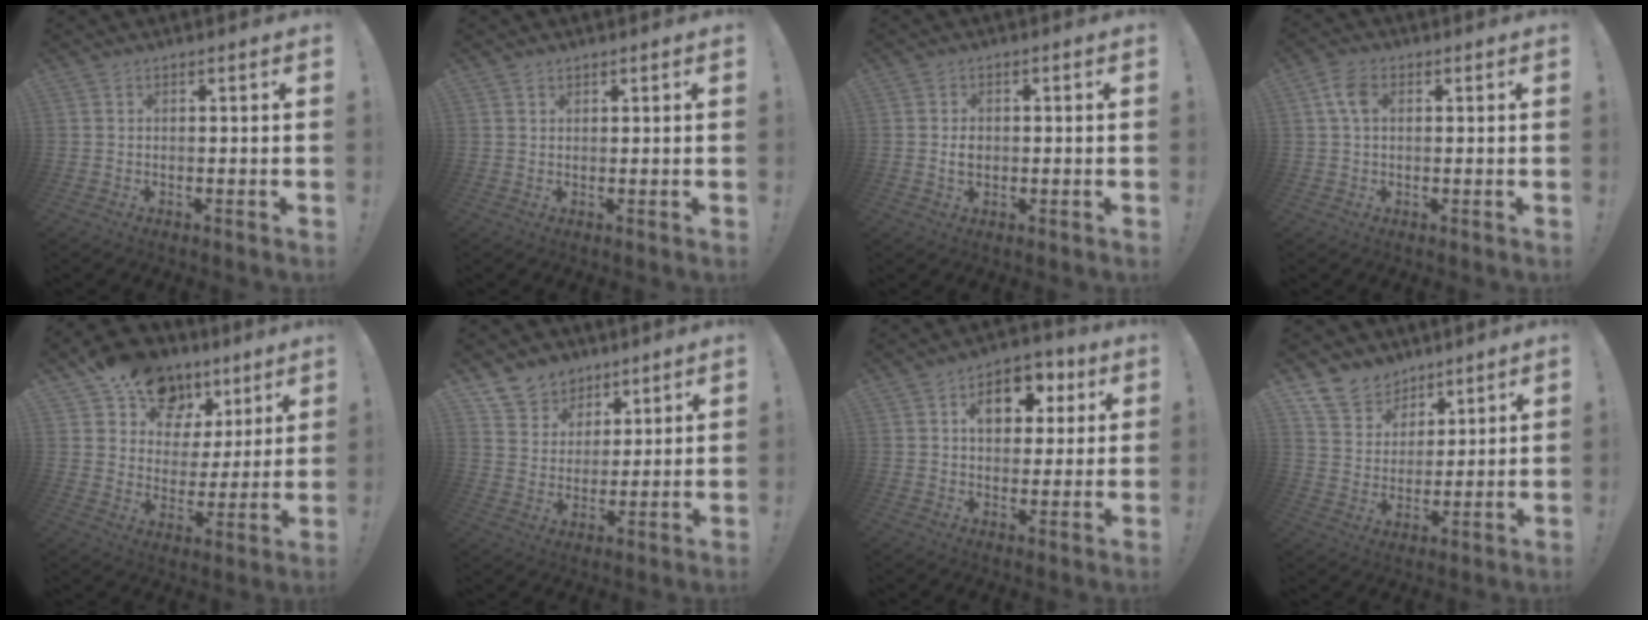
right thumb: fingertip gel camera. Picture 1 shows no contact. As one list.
[{"total": 1.3, "force": [1.1, 0.6, 0.2], "torque": [0.004, -0.006, 0.020]}, {"total": 2.8, "force": [0.0, 2.2, 1.8], "torque": [-0.008, -0.003, -0.005]}, {"total": 5.7, "force": [1.4, 3.8, 4.1], "torque": [-0.078, 0.006, 0.027]}, {"total": 16.2, "force": [11.3, 10.2, 5.6], "torque": [-0.084, -0.070, 0.208]}, {"total": 9.6, "force": [6.5, 6.9, 1.4], "torque": [-0.029, -0.050, 0.129]}, {"total": 10.8, "force": [3.7, 7.8, 6.4], "torque": [-0.079, -0.006, 0.065]}, {"total": 11.2, "force": [8.5, 7.0, 1.9], "torque": [-0.038, -0.067, 0.167]}]